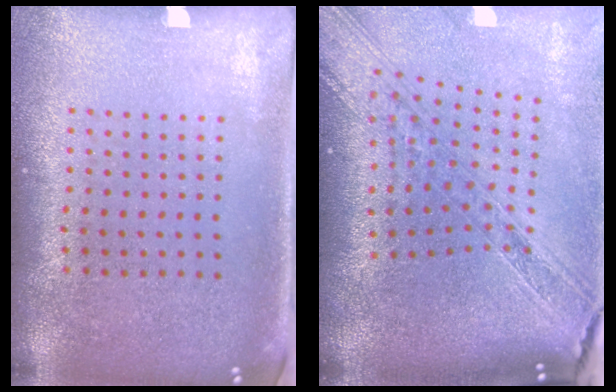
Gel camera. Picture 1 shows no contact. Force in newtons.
{"total": 2.7, "press": 2.1, "slide": 1.6}